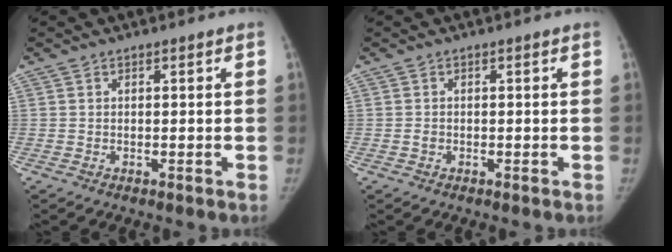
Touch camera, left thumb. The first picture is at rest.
{"total": 0.8, "force": [-0.2, 0.7, 0.4], "torque": [-0.003, 0.002, -0.004]}